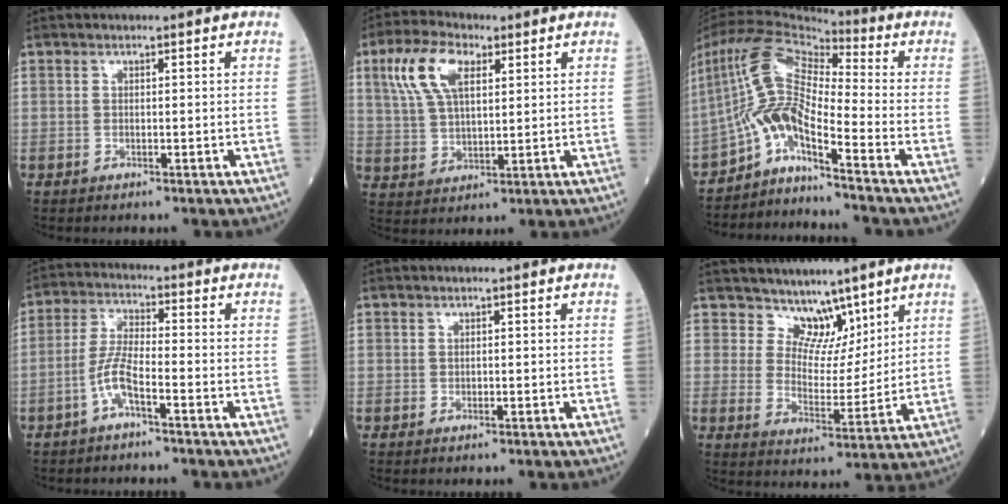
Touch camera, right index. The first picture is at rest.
{"total": 10.0, "force": [4.3, 4.5, 7.8], "torque": [-0.171, 0.019, 0.085]}
{"total": 11.6, "force": [-6.3, 2.0, 9.5], "torque": [-0.200, 0.027, -0.119]}
{"total": 5.2, "force": [-2.7, 0.8, 4.3], "torque": [-0.098, 0.006, -0.055]}
{"total": 0.0}
{"total": 6.3, "force": [5.2, 3.4, 0.9], "torque": [-0.005, -0.005, 0.096]}